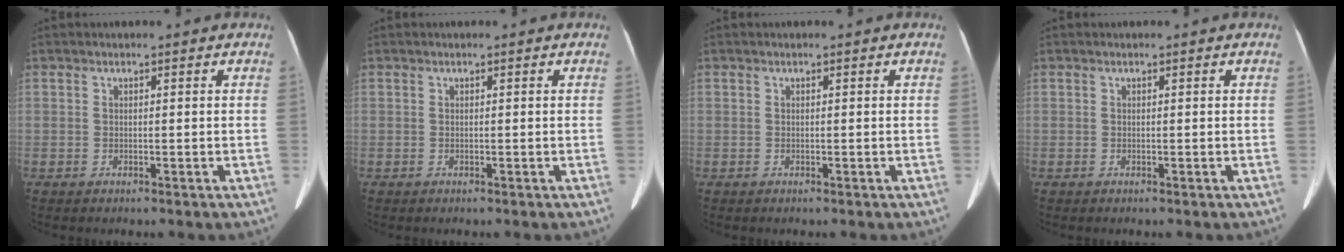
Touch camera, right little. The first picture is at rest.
{"total": 0.0}
{"total": 0.0}
{"total": 0.0}